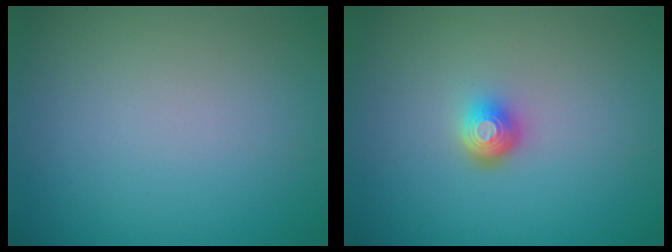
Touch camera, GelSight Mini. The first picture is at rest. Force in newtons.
{"total": 2.1, "press": 1.5, "slide": 1.5}